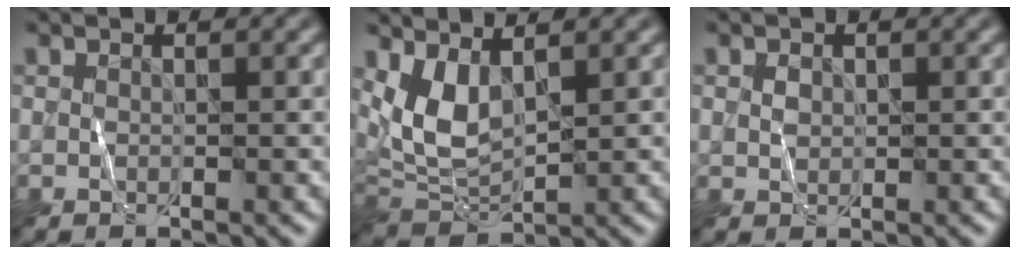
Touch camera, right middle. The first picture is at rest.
{"total": 4.6, "force": [1.8, 2.2, 3.6], "torque": [-0.083, -0.008, 0.044]}
{"total": 0.8, "force": [0.1, 0.7, 0.3], "torque": [-0.005, 0.000, 0.001]}